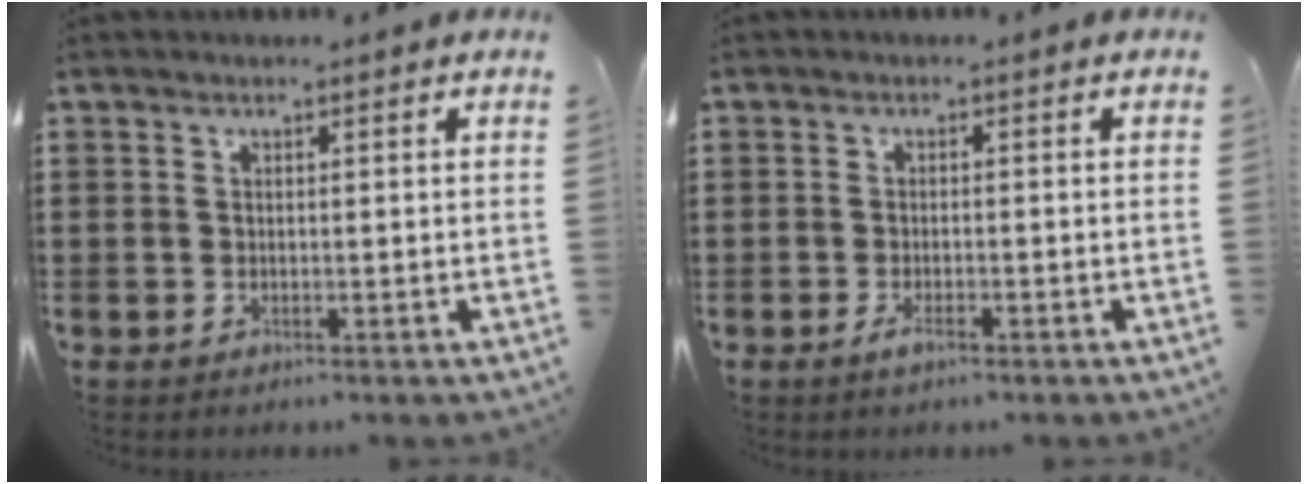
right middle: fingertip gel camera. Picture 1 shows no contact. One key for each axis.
{"total": 1.9, "fx": -1.1, "fy": 0.6, "fz": 1.4, "tx": -0.033, "ty": -0.003, "tz": -0.023}